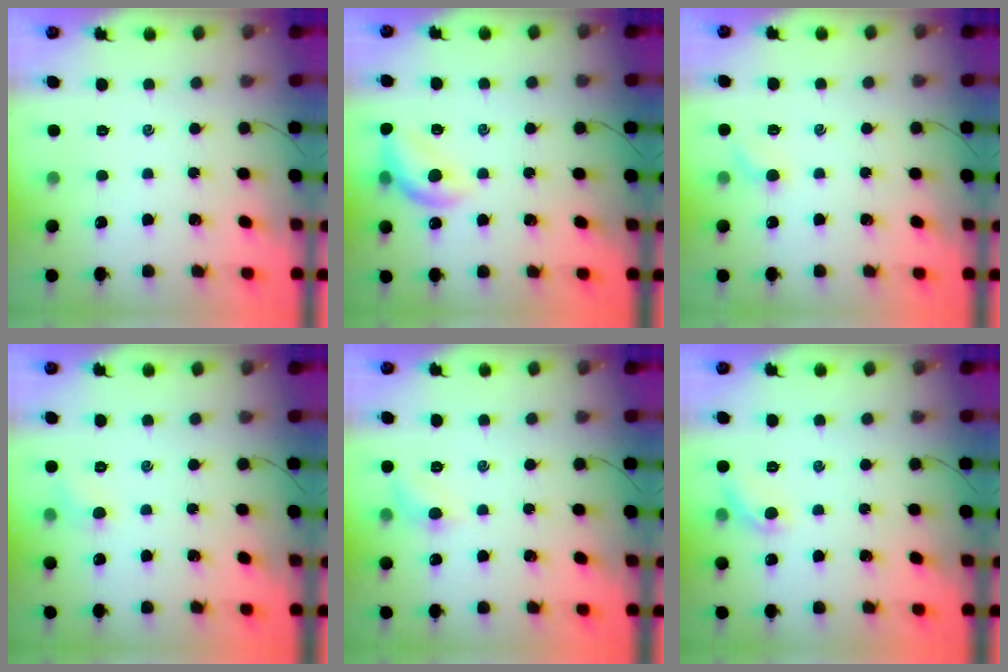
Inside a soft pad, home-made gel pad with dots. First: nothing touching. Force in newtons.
{"total": 13.2, "press": 13.0, "slide": 2.6}
{"total": 4.4, "press": 4.3, "slide": 1.0}
{"total": 5.4, "press": 5.1, "slide": 1.8}
{"total": 6.4, "press": 6.3, "slide": 1.4}
{"total": 6.3, "press": 6.2, "slide": 1.2}